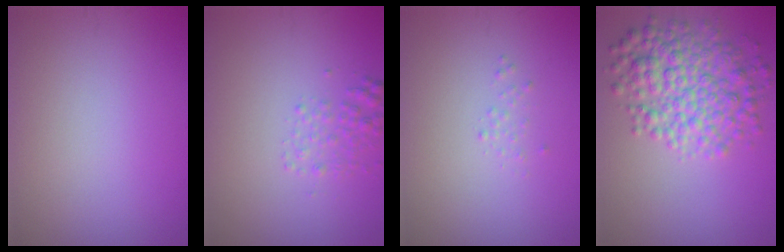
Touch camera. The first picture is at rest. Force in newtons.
{"total": 1.7, "press": 1.7, "slide": 0.1}
{"total": 0.5, "press": 0.5, "slide": 0.0}
{"total": 6.2, "press": 6.2, "slide": 0.0}